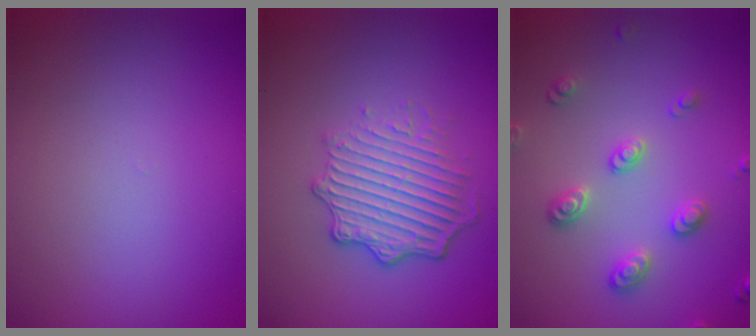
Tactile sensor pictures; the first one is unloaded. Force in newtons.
{"total": 5.2, "press": 3.5, "slide": 3.8}
{"total": 2.9, "press": 2.7, "slide": 1.1}